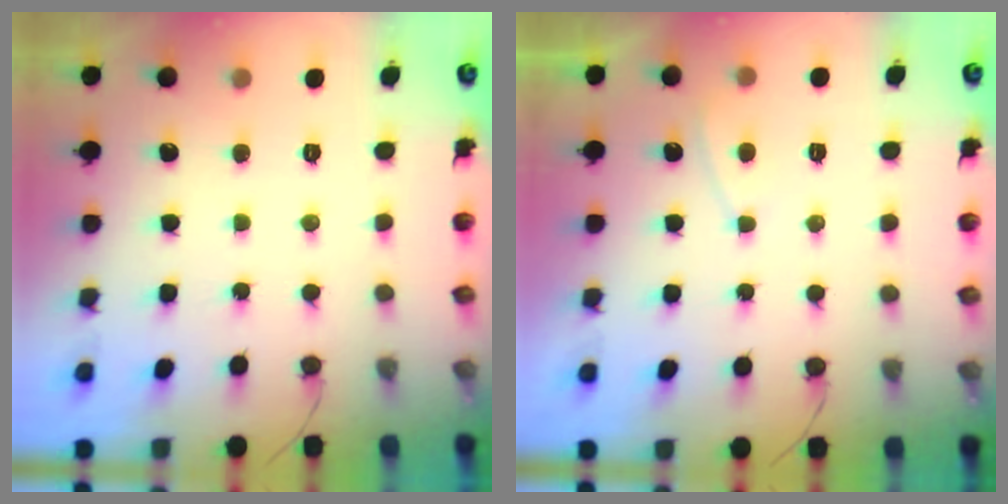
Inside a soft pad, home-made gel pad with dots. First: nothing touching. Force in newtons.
{"total": 2.9, "press": 2.9, "slide": 0.3}